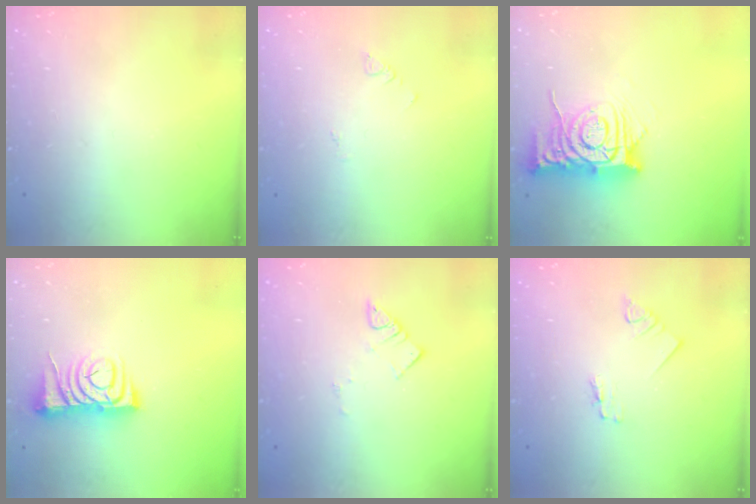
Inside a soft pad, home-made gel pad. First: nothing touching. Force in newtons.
{"total": 1.9, "press": 1.9, "slide": 0.4}
{"total": 12.0, "press": 11.9, "slide": 1.2}
{"total": 6.8, "press": 6.7, "slide": 1.0}
{"total": 3.4, "press": 3.4, "slide": 0.3}
{"total": 1.2, "press": 1.2, "slide": 0.0}